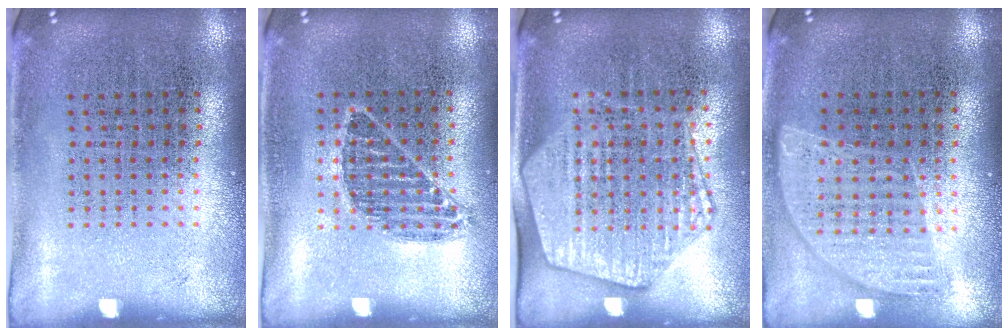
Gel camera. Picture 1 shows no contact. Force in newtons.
{"total": 0.7, "press": 0.7, "slide": 0.2}
{"total": 2.1, "press": 1.9, "slide": 0.8}
{"total": 0.9, "press": 0.8, "slide": 0.2}